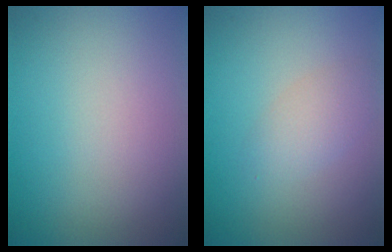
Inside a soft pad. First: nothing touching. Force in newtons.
{"total": 2.1, "press": 2.1, "slide": 0.1}